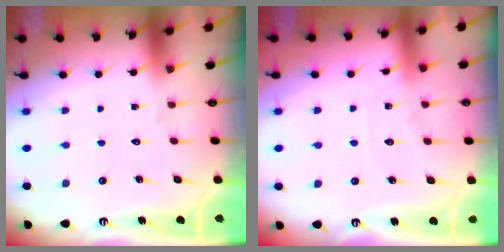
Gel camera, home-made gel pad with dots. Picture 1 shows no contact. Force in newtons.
{"total": 5.6, "press": 5.5, "slide": 0.7}